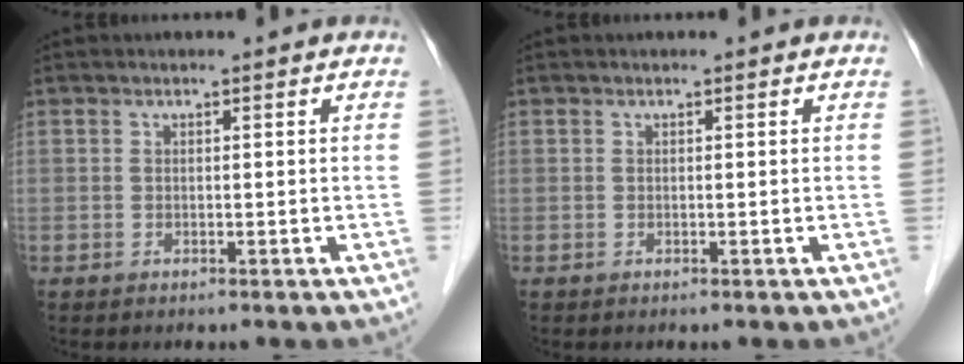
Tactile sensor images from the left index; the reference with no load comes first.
{"total": 0.0}